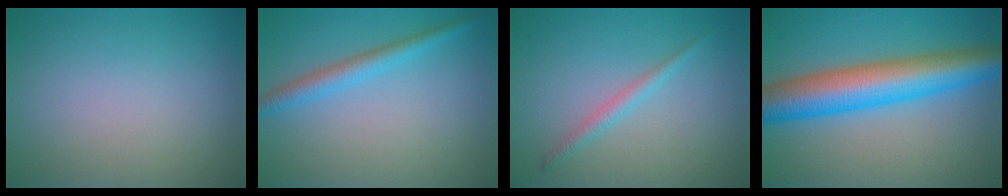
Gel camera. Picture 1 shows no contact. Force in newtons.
{"total": 2.5, "press": 2.5, "slide": 0.1}
{"total": 1.4, "press": 1.4, "slide": 0.1}
{"total": 9.5, "press": 9.5, "slide": 0.1}